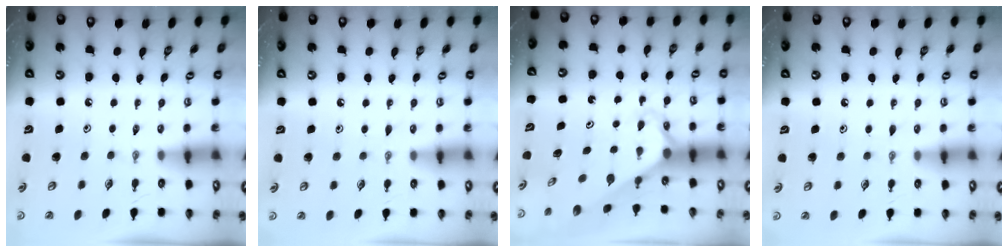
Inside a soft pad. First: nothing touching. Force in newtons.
{"total": 3.7, "press": 3.7, "slide": 0.5}
{"total": 2.4, "press": 2.4, "slide": 0.2}
{"total": 3.7, "press": 3.7, "slide": 0.5}